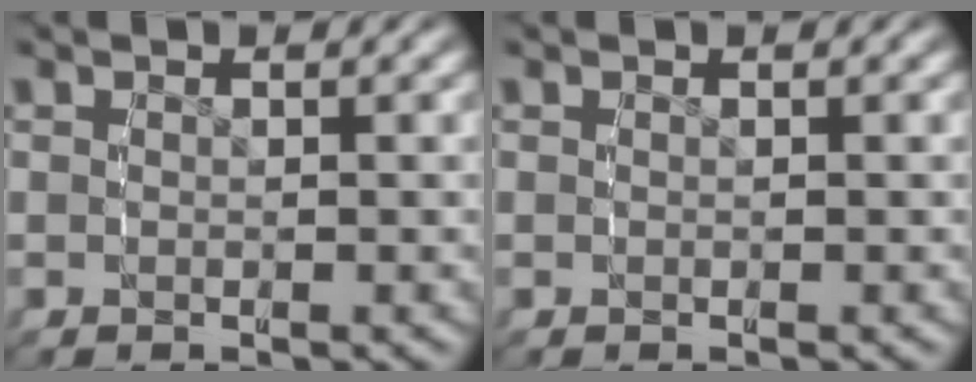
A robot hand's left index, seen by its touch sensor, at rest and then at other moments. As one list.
[{"total": 0.0}]